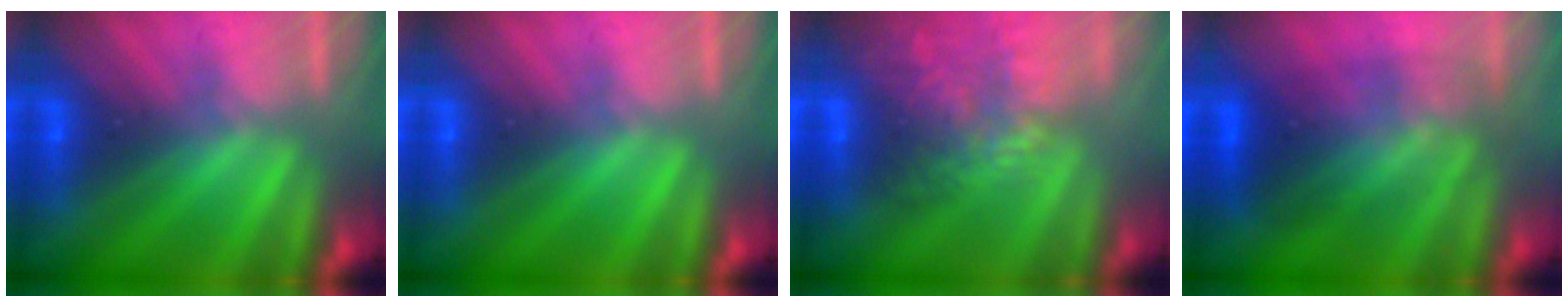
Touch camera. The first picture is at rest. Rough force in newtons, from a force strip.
{"total": 0.0}
{"total": 10.5}
{"total": 3.7}